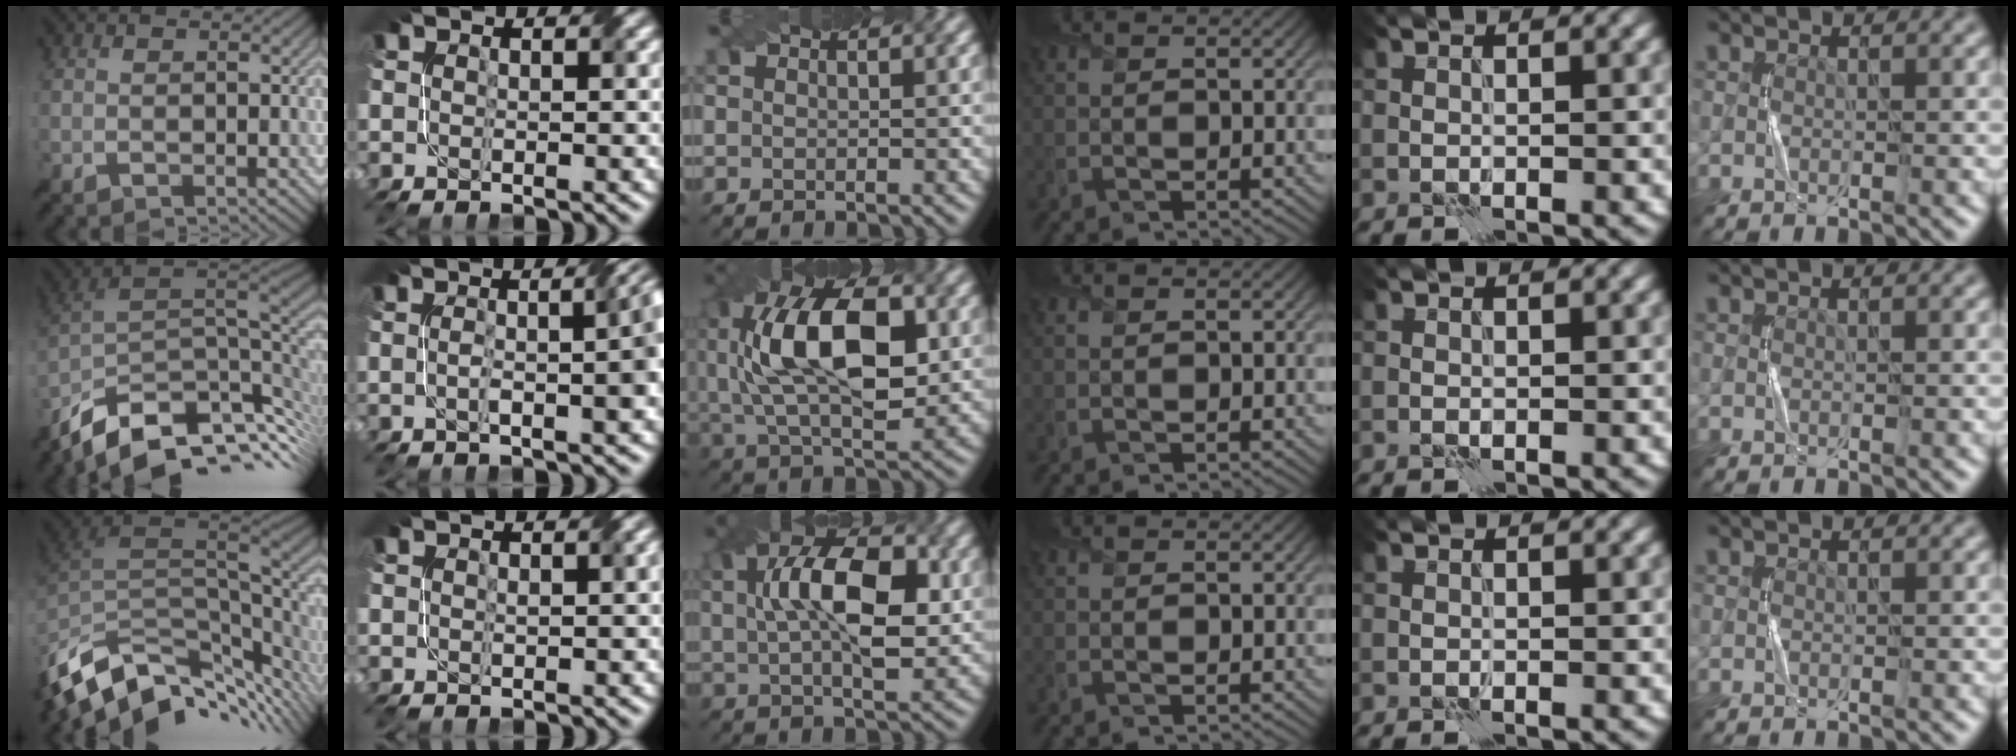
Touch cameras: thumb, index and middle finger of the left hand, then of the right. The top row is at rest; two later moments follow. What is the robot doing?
{"motion": "twist", "object": "screw"}